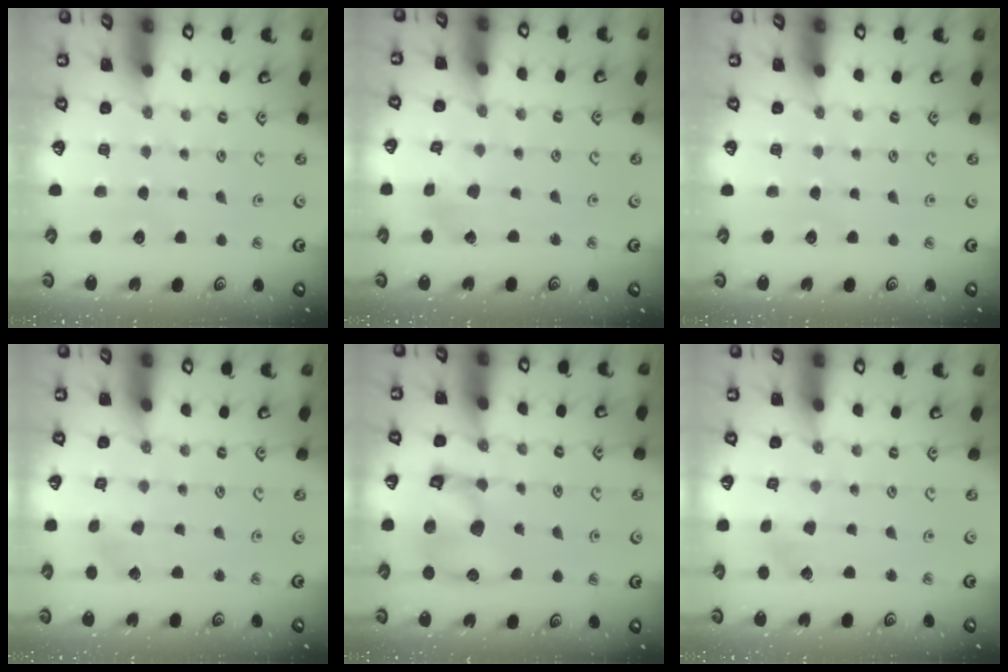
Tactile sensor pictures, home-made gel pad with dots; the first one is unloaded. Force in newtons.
{"total": 2.6, "press": 2.6, "slide": 0.1}
{"total": 0.0}
{"total": 2.7, "press": 2.6, "slide": 0.3}
{"total": 12.9, "press": 12.8, "slide": 1.7}
{"total": 1.5, "press": 1.5, "slide": 0.2}